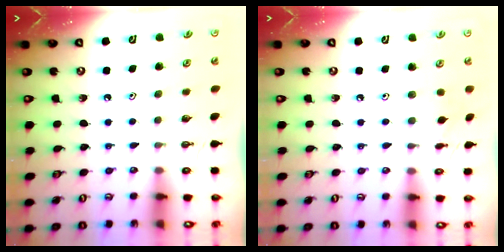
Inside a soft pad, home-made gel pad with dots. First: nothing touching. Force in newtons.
{"total": 4.5, "press": 4.5, "slide": 0.8}